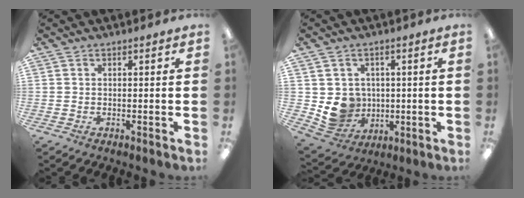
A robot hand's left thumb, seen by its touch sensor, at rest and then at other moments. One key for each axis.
{"total": 8.7, "fx": 0.3, "fy": 8.4, "fz": 2.2, "tx": -0.051, "ty": 0.003, "tz": 0.019}